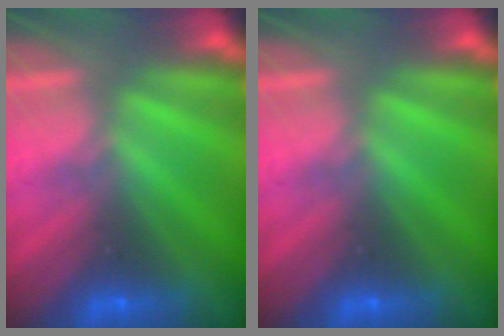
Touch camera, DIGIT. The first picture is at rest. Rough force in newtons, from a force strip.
{"total": 0.0}